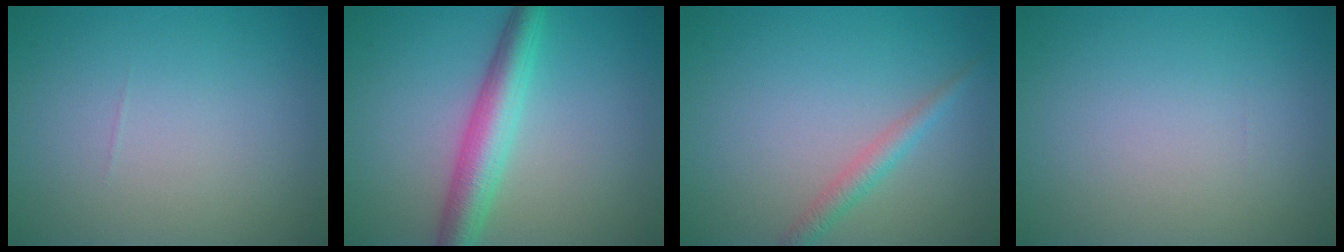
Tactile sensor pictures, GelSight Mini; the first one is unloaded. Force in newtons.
{"total": 4.8, "press": 4.8, "slide": 0.2}
{"total": 1.8, "press": 1.8, "slide": 0.0}
{"total": 0.0}